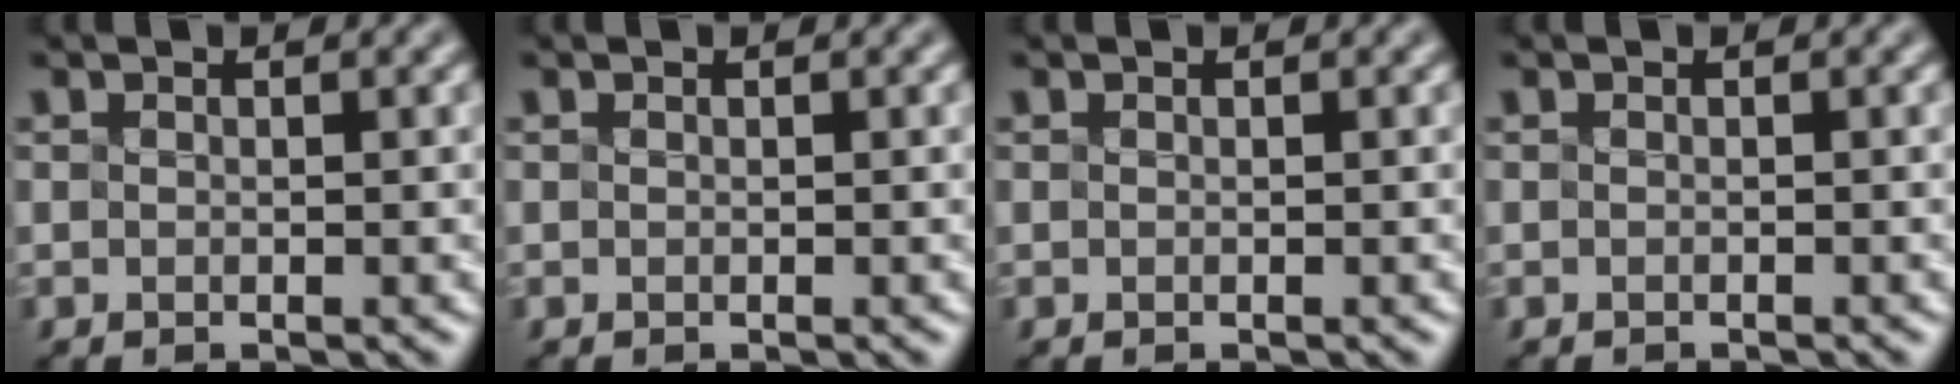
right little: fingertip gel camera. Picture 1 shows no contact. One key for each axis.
{"total": 0.0}
{"total": 0.0}
{"total": 0.8, "fx": -0.8, "fy": 0.0, "fz": 0.1, "tx": 0.004, "ty": -0.004, "tz": -0.013}